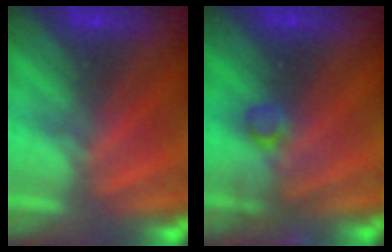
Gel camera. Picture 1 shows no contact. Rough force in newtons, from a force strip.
{"total": 2.9}